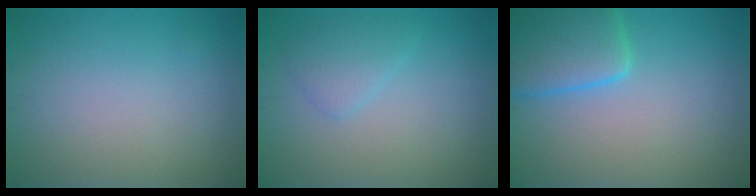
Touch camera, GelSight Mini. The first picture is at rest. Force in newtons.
{"total": 2.0, "press": 2.0, "slide": 0.1}
{"total": 5.6, "press": 5.6, "slide": 0.4}